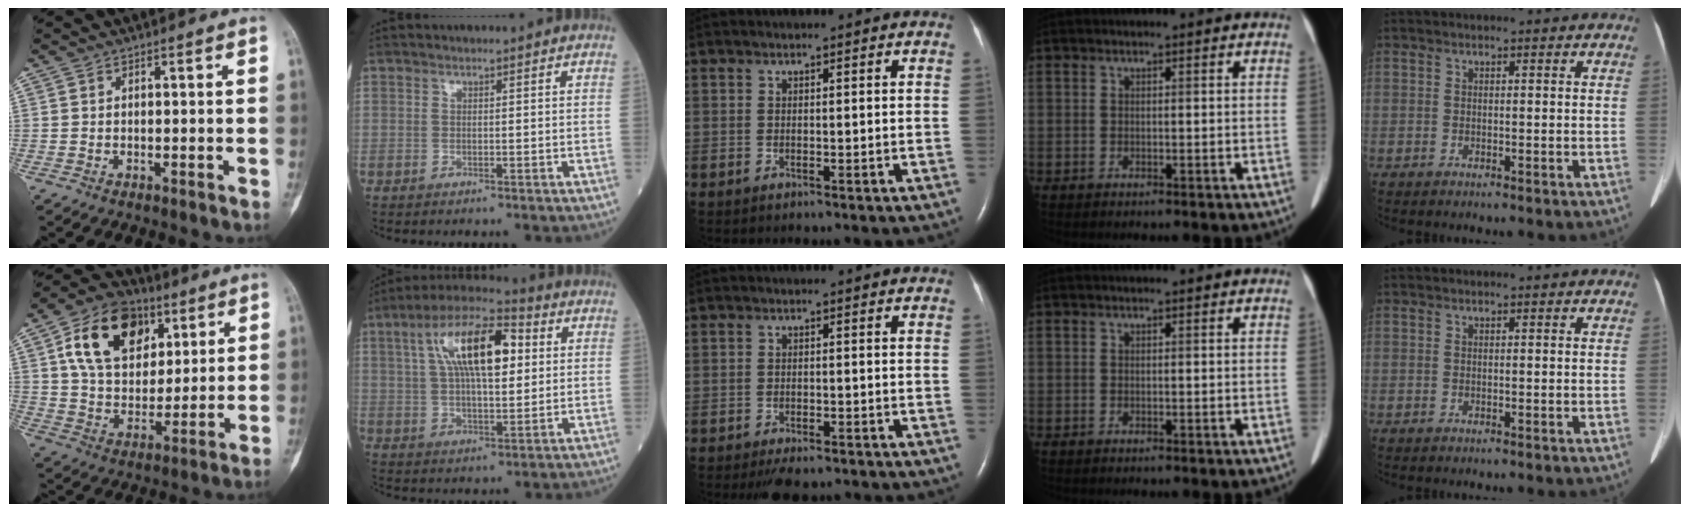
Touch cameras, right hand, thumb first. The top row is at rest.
{"thumb": {"total": 18.8, "force": [7.6, 12.5, 11.8], "torque": [-0.167, -0.016, 0.132]}, "index": {"total": 14.8, "force": [4.0, 4.9, 13.4], "torque": [-0.244, 0.029, 0.065]}, "middle": {"total": 5.9, "force": [-5.0, 1.9, 2.6], "torque": [-0.032, -0.006, -0.068]}}